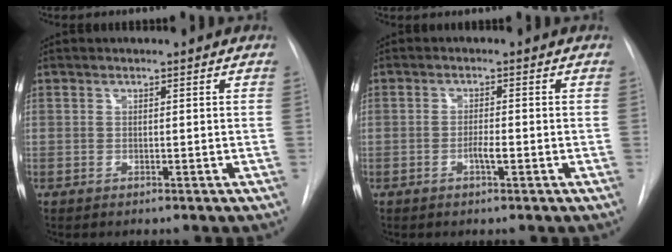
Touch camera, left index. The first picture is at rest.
{"total": 1.9, "force": [-1.0, 0.2, 1.6], "torque": [-0.030, -0.004, -0.018]}